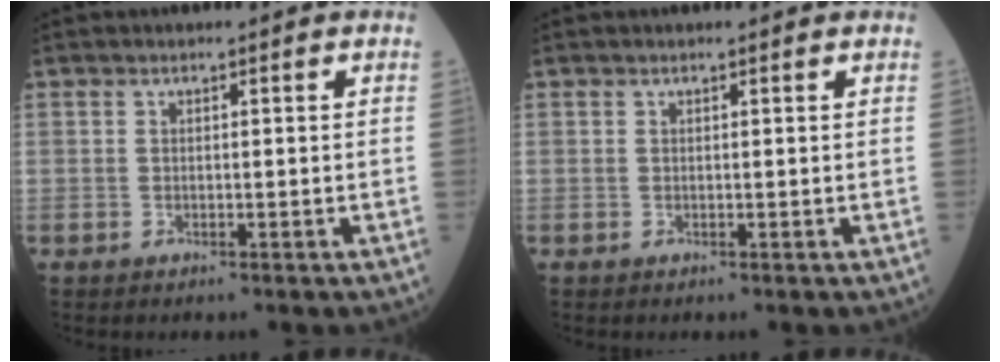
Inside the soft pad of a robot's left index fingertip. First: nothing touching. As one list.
[{"total": 0.5, "force": [0.5, 0.1, 0.1], "torque": [-0.007, 0.000, 0.003]}]